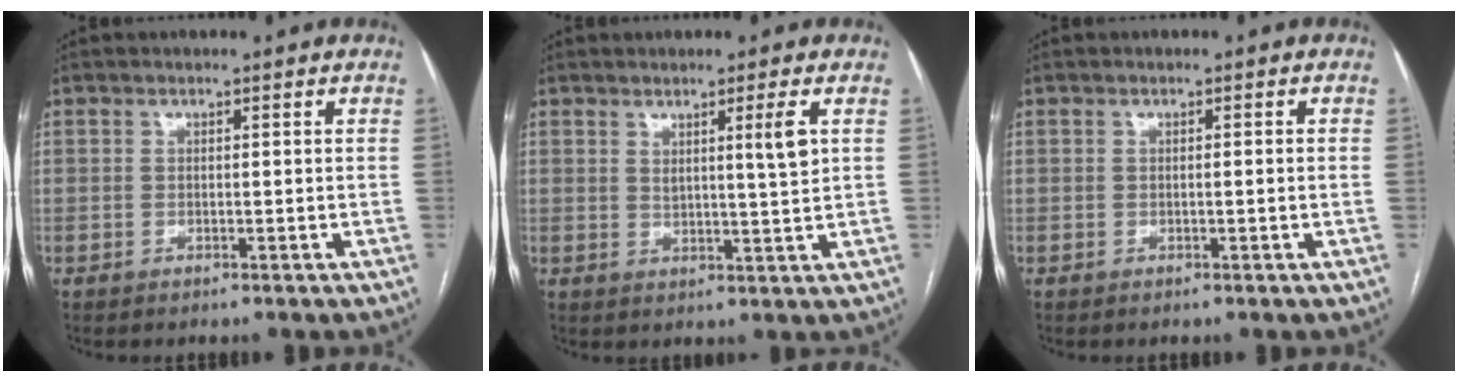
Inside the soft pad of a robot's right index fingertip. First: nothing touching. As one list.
[{"total": 4.3, "force": [1.8, -0.4, 3.9], "torque": [-0.062, -0.011, 0.029]}, {"total": 0.9, "force": [-0.1, -0.1, 0.9], "torque": [-0.013, 0.000, 0.000]}]